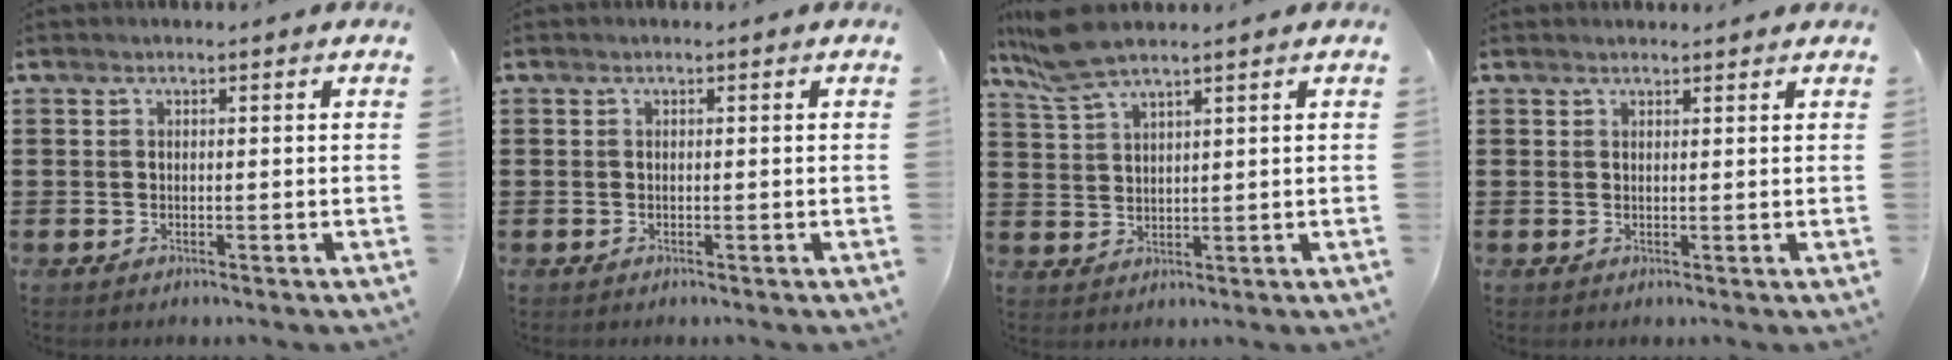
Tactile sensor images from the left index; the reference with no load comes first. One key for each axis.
{"total": 0.0}
{"total": 5.9, "fx": 4.7, "fy": 0.9, "fz": 3.4, "tx": -0.086, "ty": -0.005, "tz": 0.085}
{"total": 1.0, "fx": 1.0, "fy": 0.1, "fz": 0.1, "tx": -0.004, "ty": 0.000, "tz": 0.020}